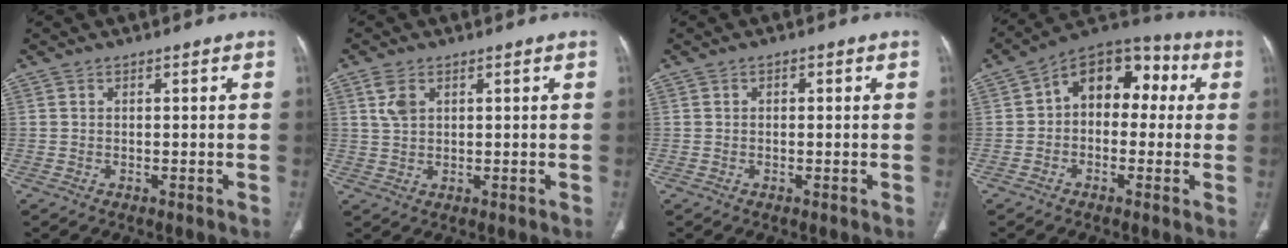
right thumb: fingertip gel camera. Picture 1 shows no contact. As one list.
[{"total": 3.6, "force": [1.6, 2.1, 2.5], "torque": [-0.053, 0.003, 0.040]}, {"total": 0.8, "force": [0.2, 0.6, 0.6], "torque": [-0.007, 0.003, 0.002]}, {"total": 13.2, "force": [1.7, 9.1, 9.4], "torque": [-0.090, 0.044, 0.007]}]